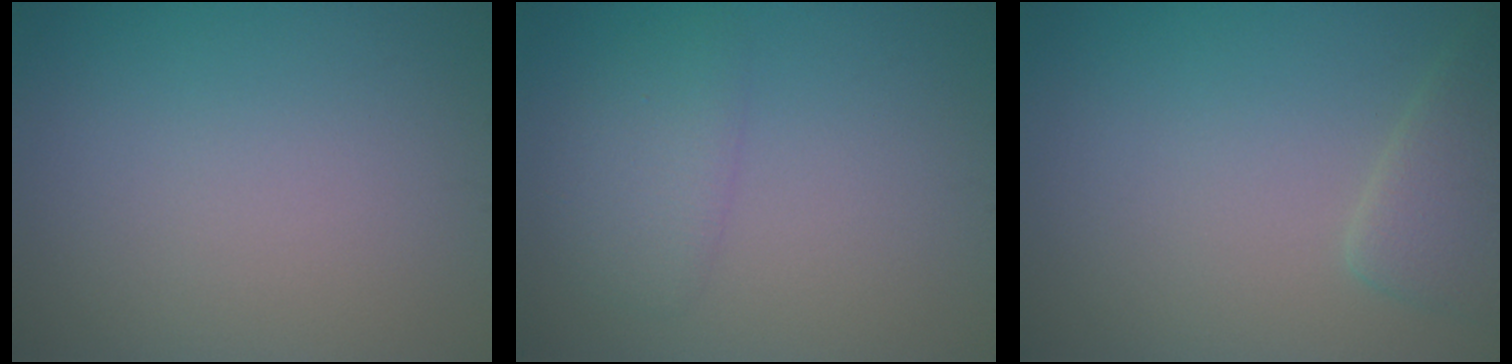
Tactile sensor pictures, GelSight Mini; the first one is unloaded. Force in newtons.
{"total": 2.2, "press": 2.2, "slide": 0.2}
{"total": 2.9, "press": 2.9, "slide": 0.3}